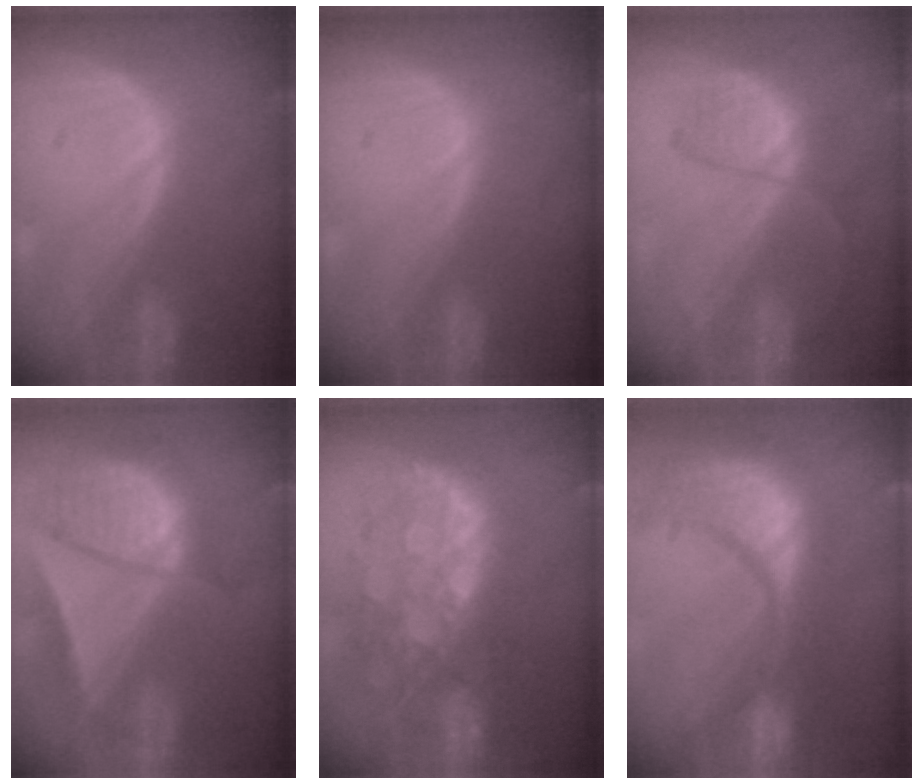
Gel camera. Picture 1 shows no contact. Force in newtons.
{"total": 0.0}
{"total": 6.6, "press": 6.0, "slide": 2.7}
{"total": 9.4, "press": 8.1, "slide": 4.8}
{"total": 11.3, "press": 9.9, "slide": 5.6}
{"total": 15.4, "press": 12.2, "slide": 9.5}